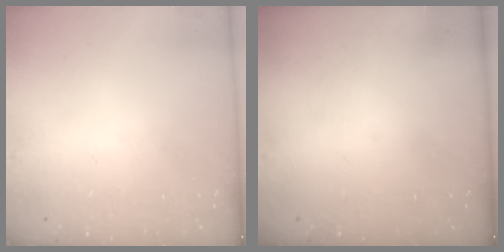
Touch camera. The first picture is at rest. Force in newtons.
{"total": 0.0}